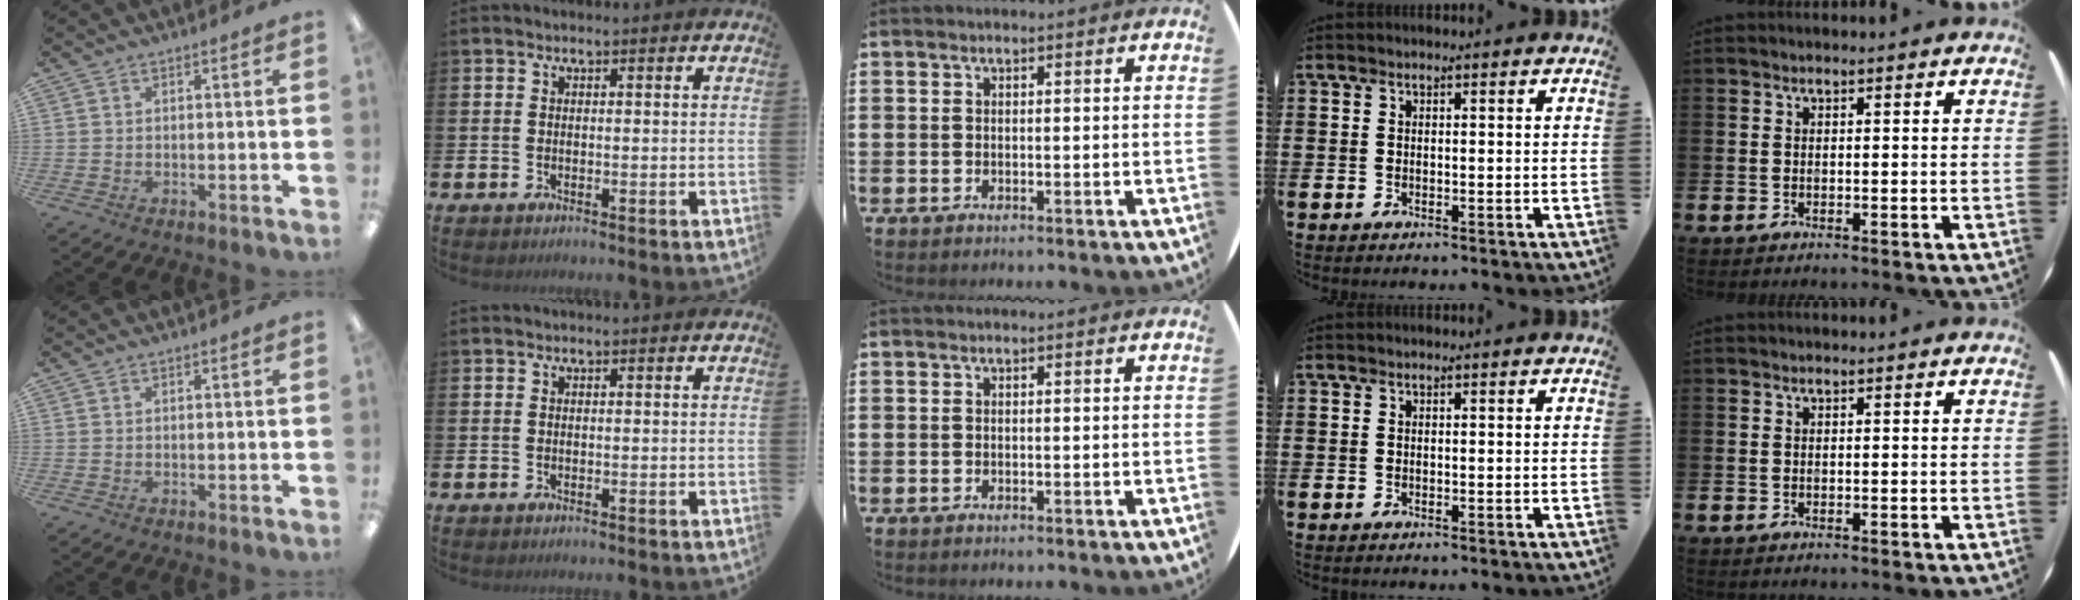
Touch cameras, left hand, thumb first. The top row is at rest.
{}